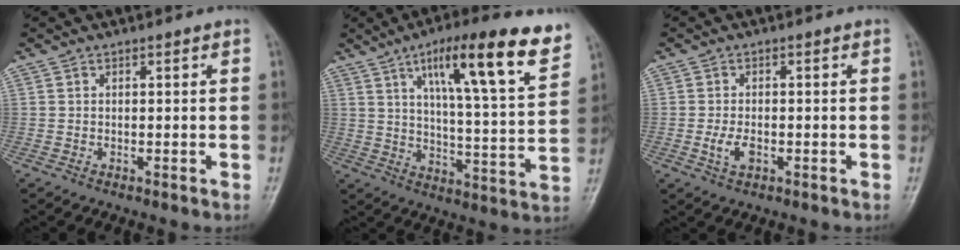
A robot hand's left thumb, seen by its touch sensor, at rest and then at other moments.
{"total": 19.4, "force": [10.8, 3.8, 15.7], "torque": [-0.210, -0.041, 0.165]}
{"total": 3.2, "force": [-0.9, 1.8, 2.5], "torque": [-0.052, 0.000, -0.017]}